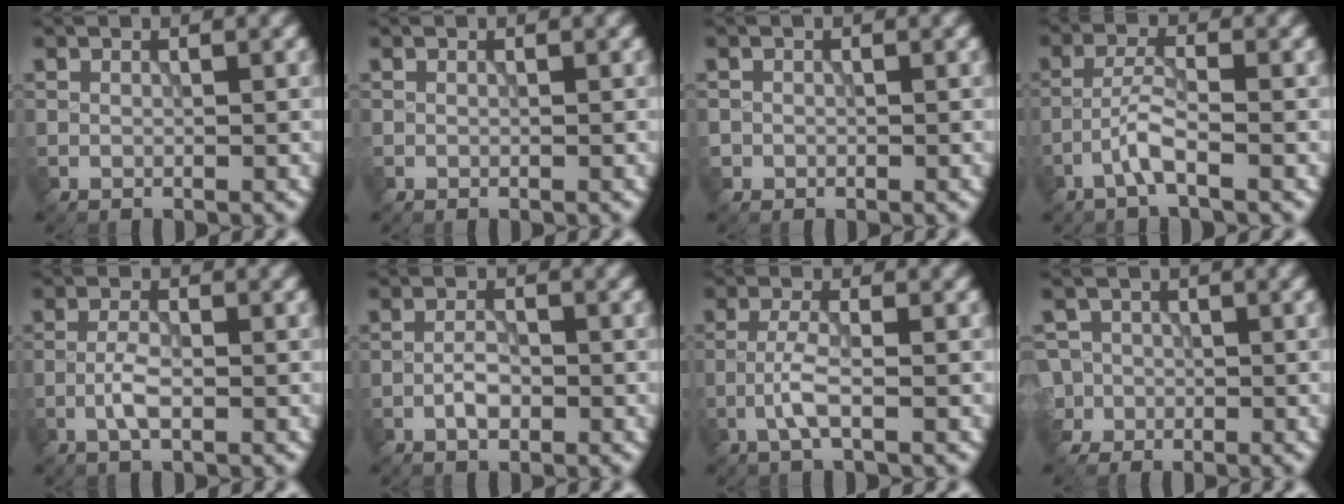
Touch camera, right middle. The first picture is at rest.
{"total": 0.0}
{"total": 0.7, "force": [-0.3, 0.6, -0.1], "torque": [0.007, -0.005, -0.006]}
{"total": 2.8, "force": [-1.6, 0.3, 2.3], "torque": [-0.047, 0.010, -0.038]}
{"total": 2.3, "force": [-0.9, 0.7, 2.0], "torque": [-0.042, 0.003, -0.022]}
{"total": 2.0, "force": [-0.9, 0.8, 1.6], "torque": [-0.028, 0.003, -0.020]}
{"total": 2.5, "force": [-1.1, 0.4, 2.2], "torque": [-0.048, 0.007, -0.029]}
{"total": 4.8, "force": [-1.6, 4.3, 1.3], "torque": [-0.020, 0.009, -0.050]}